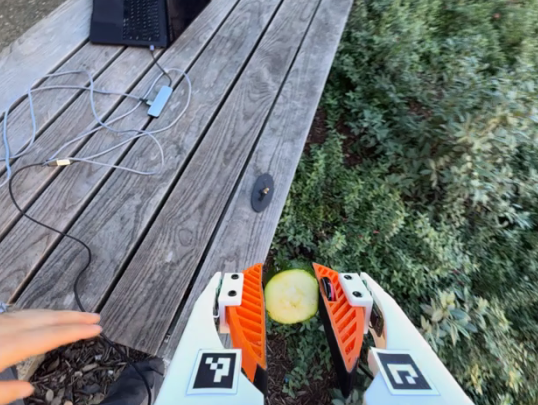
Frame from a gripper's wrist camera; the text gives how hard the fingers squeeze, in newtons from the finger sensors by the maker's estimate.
{"total": 9.3, "left": 9.3, "right": 9.3}